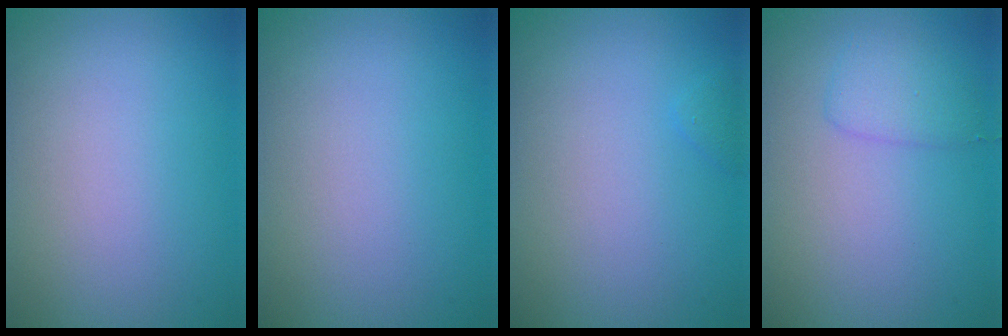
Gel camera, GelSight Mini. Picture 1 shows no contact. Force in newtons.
{"total": 0.0}
{"total": 0.6, "press": 0.6, "slide": 0.1}
{"total": 1.7, "press": 1.7, "slide": 0.1}